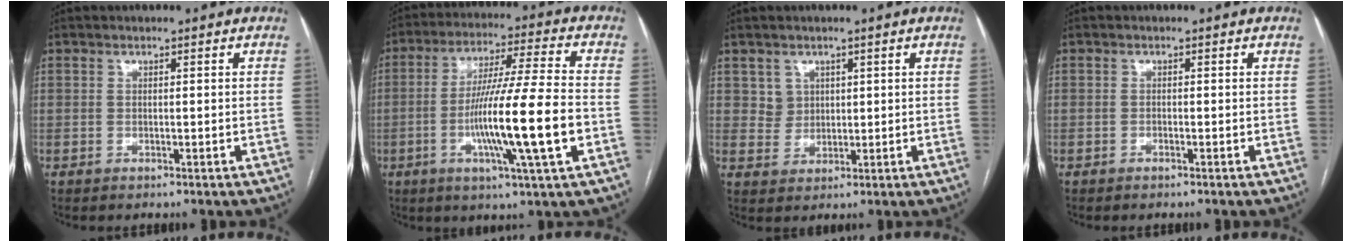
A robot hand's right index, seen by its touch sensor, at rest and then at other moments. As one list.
[{"total": 15.8, "force": [-3.8, -0.5, 15.4], "torque": [-0.277, -0.009, -0.070]}, {"total": 3.3, "force": [1.5, 2.9, 0.2], "torque": [0.003, 0.004, 0.029]}, {"total": 0.5, "force": [-0.5, 0.0, 0.2], "torque": [-0.006, 0.000, -0.008]}]